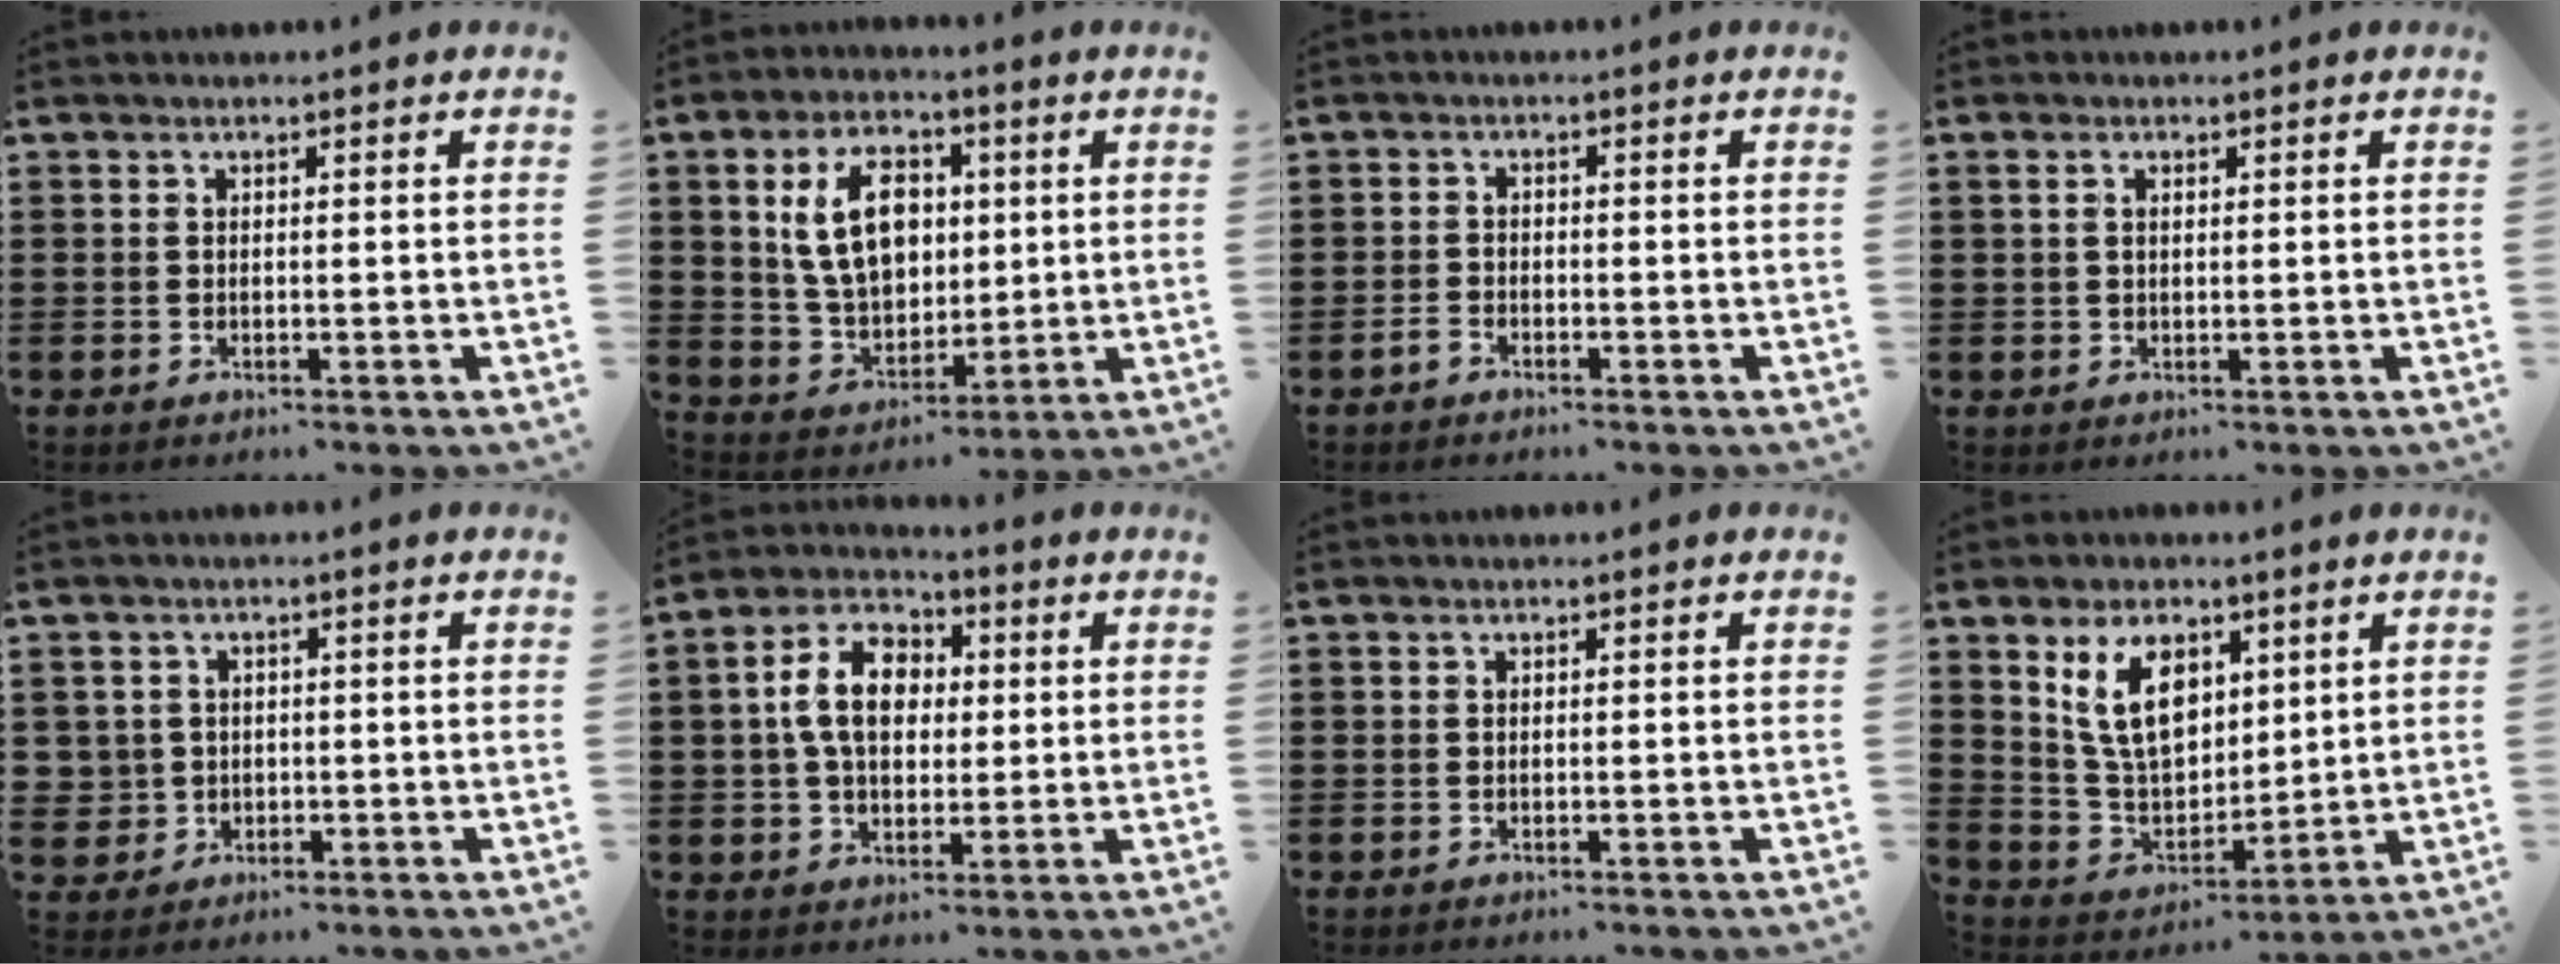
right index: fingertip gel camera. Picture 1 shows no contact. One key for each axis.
{"total": 11.4, "fx": 2.5, "fy": 7.6, "fz": 8.2, "tx": -0.172, "ty": 0.015, "tz": 0.042}
{"total": 1.3, "fx": -1.0, "fy": 0.6, "fz": 0.5, "tx": -0.012, "ty": -0.002, "tz": -0.020}
{"total": 1.3, "fx": 0.5, "fy": 0.7, "fz": 1.0, "tx": -0.023, "ty": 0.006, "tz": 0.008}
{"total": 3.0, "fx": -0.2, "fy": 3.0, "fz": 0.1, "tx": -0.019, "ty": 0.009, "tz": -0.008}
{"total": 9.0, "fx": 1.0, "fy": 6.0, "fz": 6.6, "tx": -0.144, "ty": 0.017, "tz": 0.011}
{"total": 0.0}
{"total": 10.7, "fx": 4.6, "fy": 6.5, "fz": 7.1, "tx": -0.151, "ty": 0.011, "tz": 0.085}